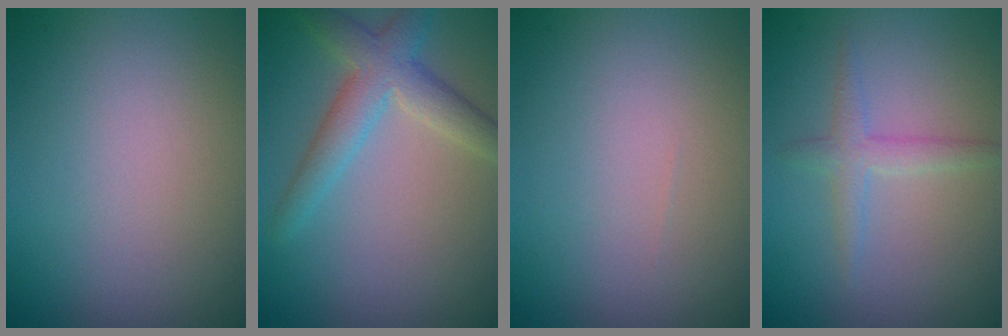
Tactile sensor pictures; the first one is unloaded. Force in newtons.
{"total": 4.1, "press": 4.1, "slide": 0.2}
{"total": 0.0}
{"total": 1.9, "press": 1.9, "slide": 0.2}